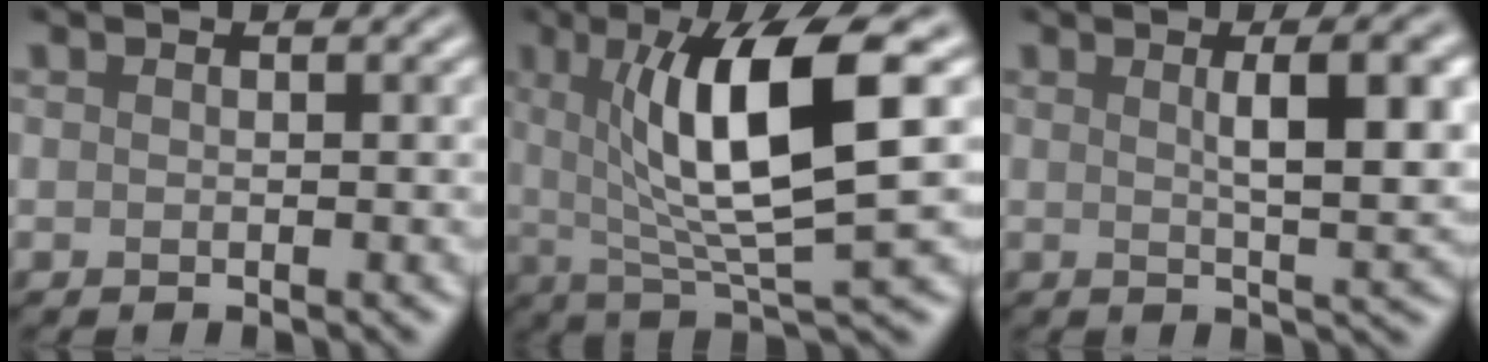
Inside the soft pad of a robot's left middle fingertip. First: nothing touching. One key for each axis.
{"total": 10.5, "fx": 2.0, "fy": 2.5, "fz": 10.0, "tx": -0.145, "ty": -0.006, "tz": 0.039}
{"total": 6.7, "fx": 1.4, "fy": 1.8, "fz": 6.3, "tx": -0.076, "ty": 0.009, "tz": 0.020}